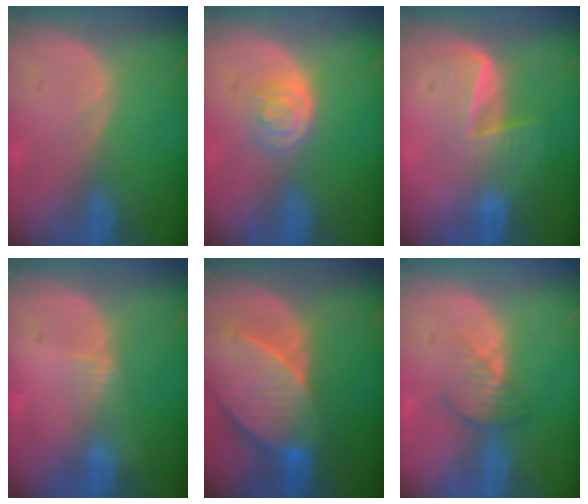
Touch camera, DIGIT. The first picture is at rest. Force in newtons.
{"total": 3.6, "press": 3.5, "slide": 1.1}
{"total": 6.5, "press": 5.6, "slide": 3.4}
{"total": 1.4, "press": 1.1, "slide": 0.8}
{"total": 10.2, "press": 9.0, "slide": 4.8}
{"total": 3.7, "press": 3.3, "slide": 1.8}